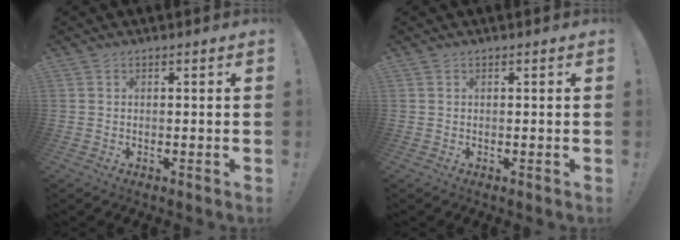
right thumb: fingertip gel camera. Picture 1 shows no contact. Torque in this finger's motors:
{"motor_torque": [-0.01, 0.01, -0.03, 0.01, 0.02]}